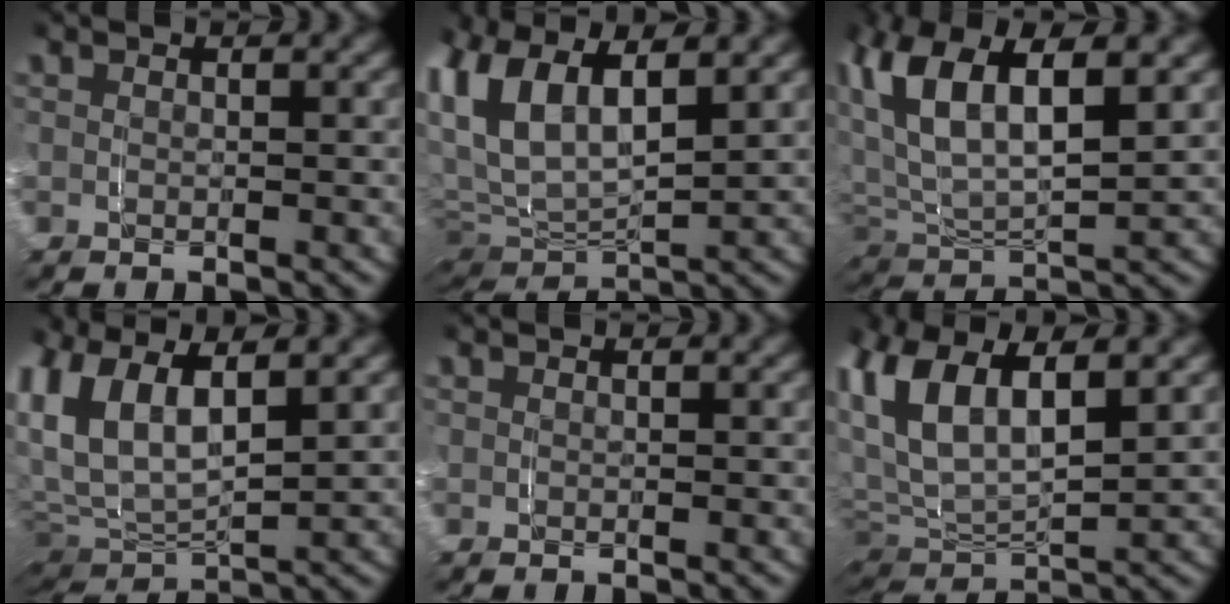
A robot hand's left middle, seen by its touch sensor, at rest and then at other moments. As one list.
[{"total": 9.9, "force": [2.6, 6.9, 6.7], "torque": [-0.190, -0.011, 0.050]}, {"total": 8.5, "force": [2.5, 5.1, 6.3], "torque": [-0.156, 0.002, 0.048]}, {"total": 10.8, "force": [2.3, 7.9, 7.1], "torque": [-0.198, -0.006, 0.040]}, {"total": 0.0}, {"total": 9.1, "force": [2.3, 6.0, 6.4], "torque": [-0.179, -0.004, 0.045]}]